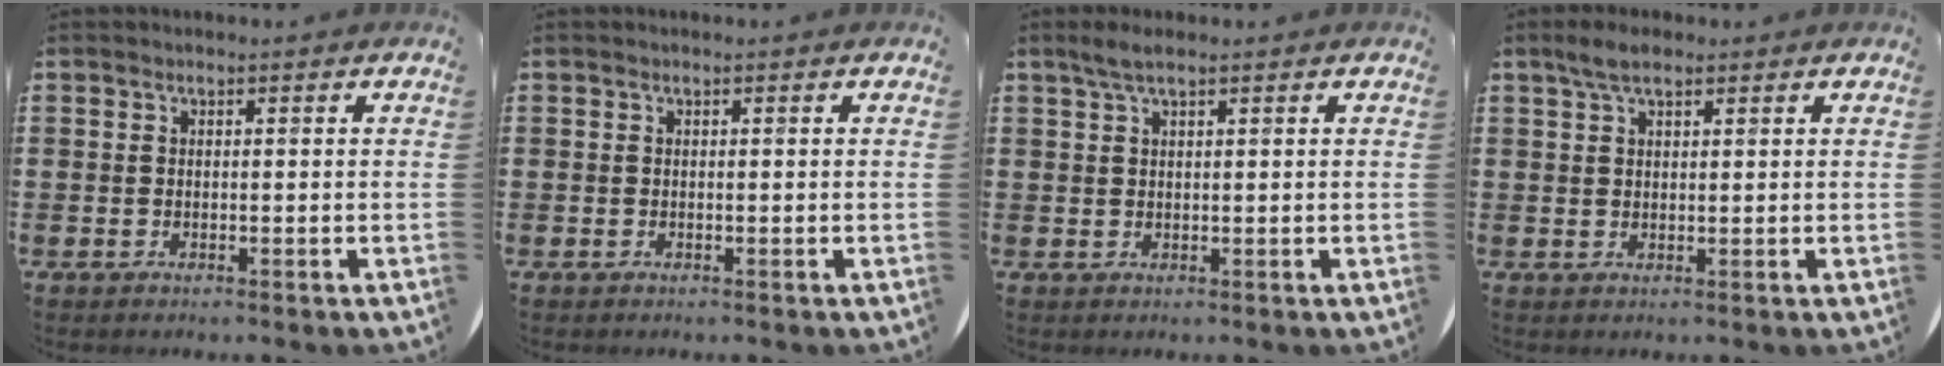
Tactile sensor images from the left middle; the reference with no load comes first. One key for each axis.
{"total": 0.0}
{"total": 2.1, "fx": 1.5, "fy": 0.2, "fz": 1.5, "tx": -0.030, "ty": 0.004, "tz": 0.026}
{"total": 3.2, "fx": 2.3, "fy": 1.1, "fz": 2.0, "tx": -0.034, "ty": 0.004, "tz": 0.039}